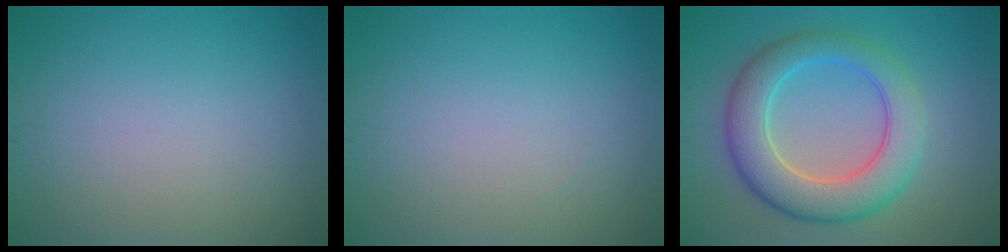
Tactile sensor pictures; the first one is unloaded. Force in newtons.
{"total": 0.0}
{"total": 7.5, "press": 7.5, "slide": 0.3}